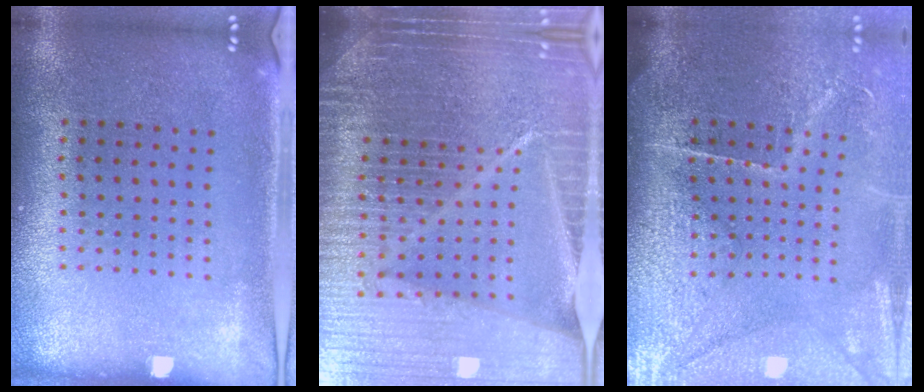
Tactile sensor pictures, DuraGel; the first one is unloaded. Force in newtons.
{"total": 7.1, "press": 6.0, "slide": 3.7}
{"total": 4.5, "press": 3.9, "slide": 2.3}